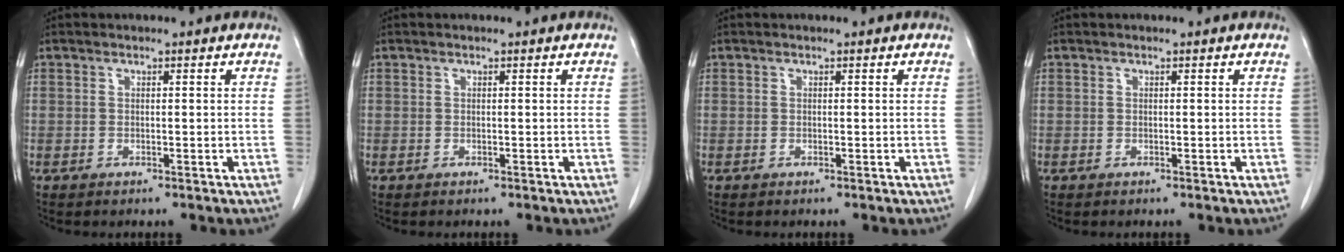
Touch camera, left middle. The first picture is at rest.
{"total": 0.0}
{"total": 0.0}
{"total": 0.0}